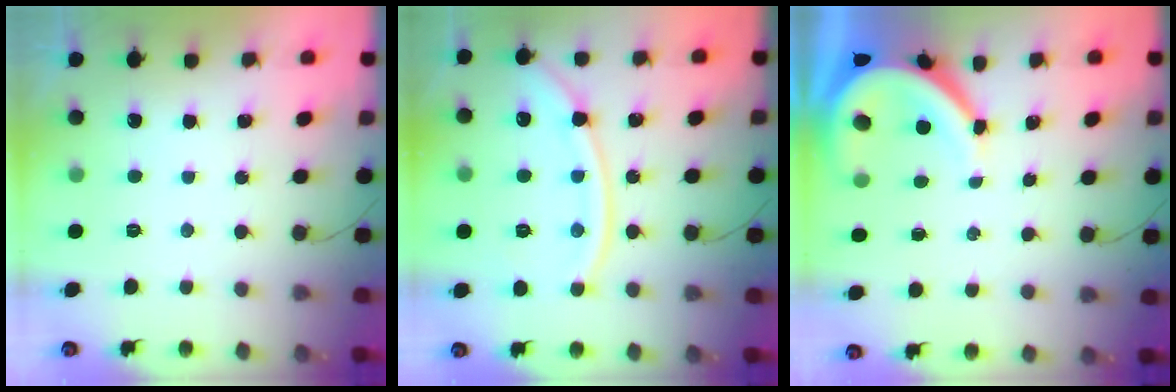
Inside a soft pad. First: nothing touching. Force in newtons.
{"total": 13.1, "press": 13.0, "slide": 1.8}
{"total": 10.0, "press": 9.9, "slide": 0.9}